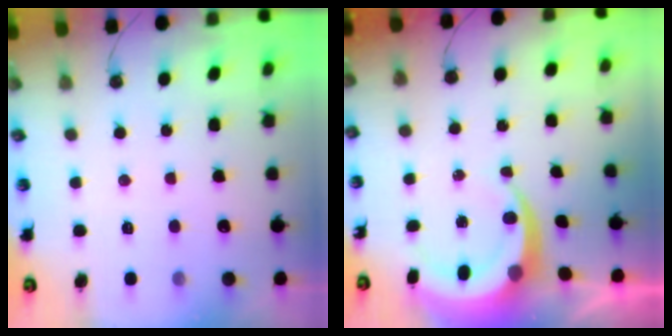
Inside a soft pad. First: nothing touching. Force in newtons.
{"total": 6.7, "press": 6.6, "slide": 0.8}